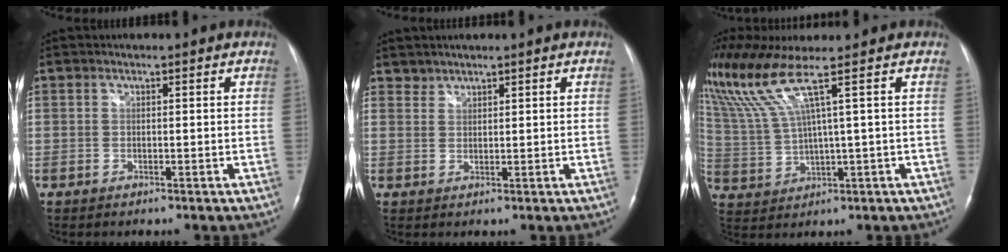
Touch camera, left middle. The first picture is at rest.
{"total": 1.4, "force": [1.3, 0.4, -0.4], "torque": [0.009, 0.006, 0.024]}
{"total": 8.2, "force": [5.2, -1.8, 6.0], "torque": [-0.140, 0.008, 0.120]}